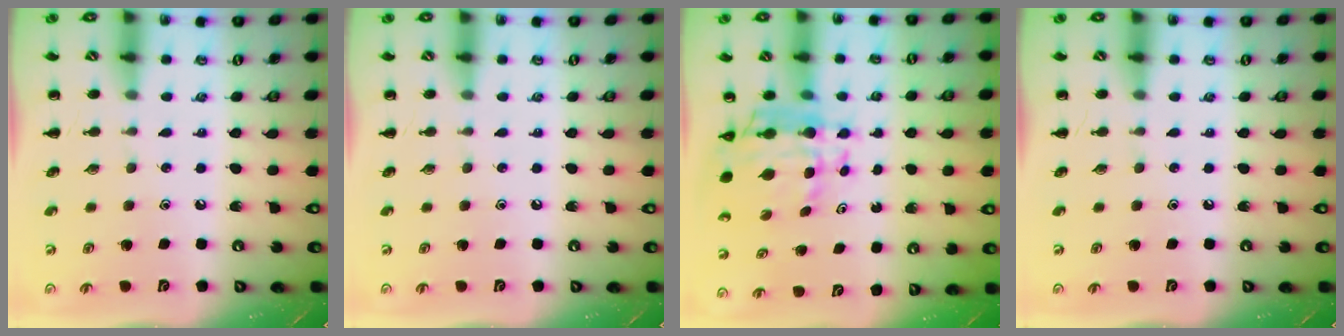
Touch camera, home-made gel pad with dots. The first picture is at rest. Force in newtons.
{"total": 0.0}
{"total": 10.1, "press": 9.5, "slide": 3.5}
{"total": 0.0}